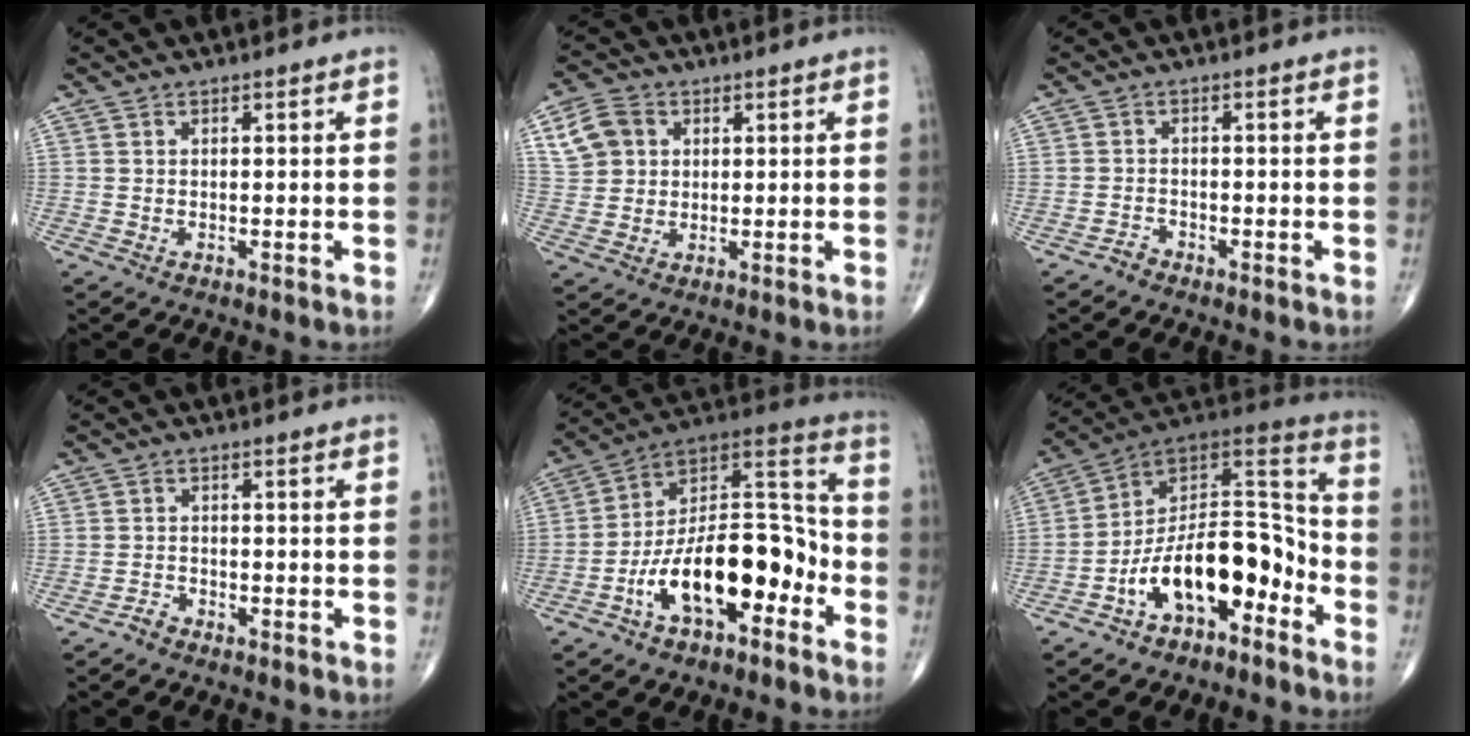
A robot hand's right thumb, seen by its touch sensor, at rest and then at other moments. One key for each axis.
{"total": 7.0, "fx": 2.4, "fy": 5.7, "fz": 3.2, "tx": -0.046, "ty": 0.001, "tz": 0.047}
{"total": 1.4, "fx": -1.3, "fy": 0.5, "fz": 0.0, "tx": -0.002, "ty": 0.001, "tz": -0.026}
{"total": 1.6, "fx": -1.4, "fy": 0.7, "fz": 0.2, "tx": -0.006, "ty": 0.004, "tz": -0.028}
{"total": 20.2, "fx": -7.9, "fy": 9.7, "fz": 15.9, "tx": -0.236, "ty": 0.079, "tz": -0.135}
{"total": 18.0, "fx": -8.0, "fy": 9.2, "fz": 13.2, "tx": -0.182, "ty": 0.093, "tz": -0.136}